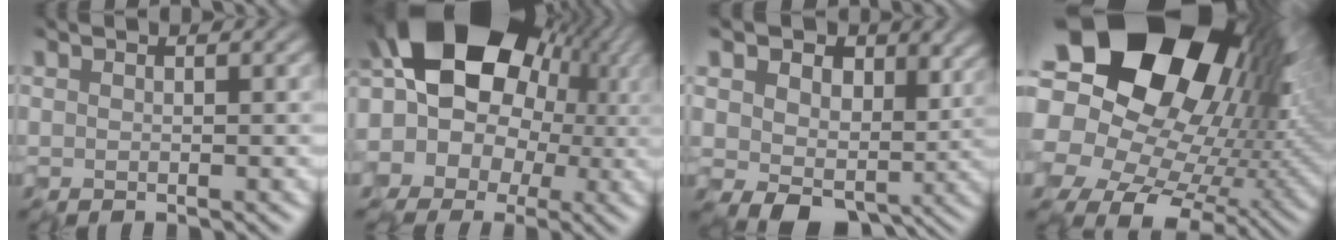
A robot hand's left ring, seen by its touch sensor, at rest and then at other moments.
{"total": 20.1, "force": [5.7, 15.5, 11.5], "torque": [-0.194, 0.061, 0.047]}
{"total": 11.0, "force": [2.5, 8.1, 7.0], "torque": [-0.089, 0.015, 0.033]}
{"total": 21.4, "force": [6.2, 15.0, 13.9], "torque": [-0.241, 0.012, 0.114]}